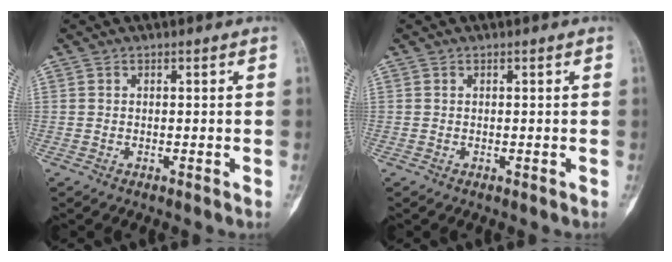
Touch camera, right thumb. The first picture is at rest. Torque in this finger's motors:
{"motor_torque": [-0.06, 0.09, 0.02, 0.02, -0.02]}